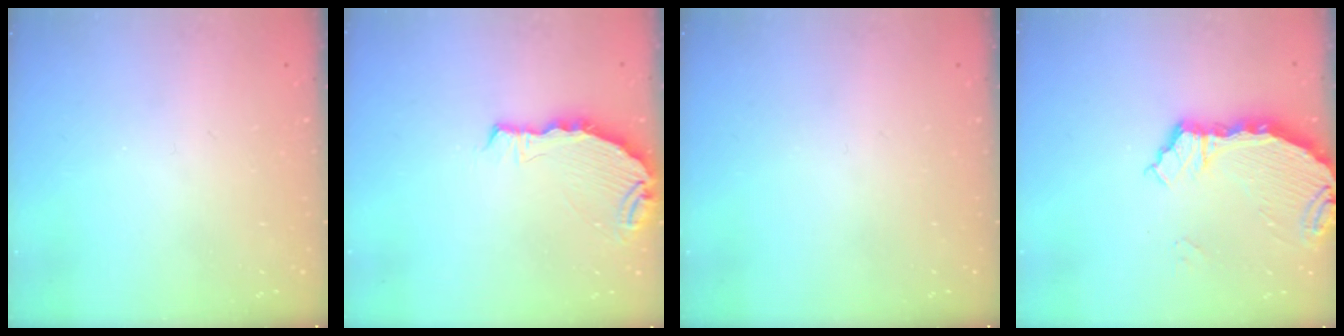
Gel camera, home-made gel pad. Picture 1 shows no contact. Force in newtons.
{"total": 7.3, "press": 6.2, "slide": 3.8}
{"total": 0.0}
{"total": 6.8, "press": 5.1, "slide": 4.6}